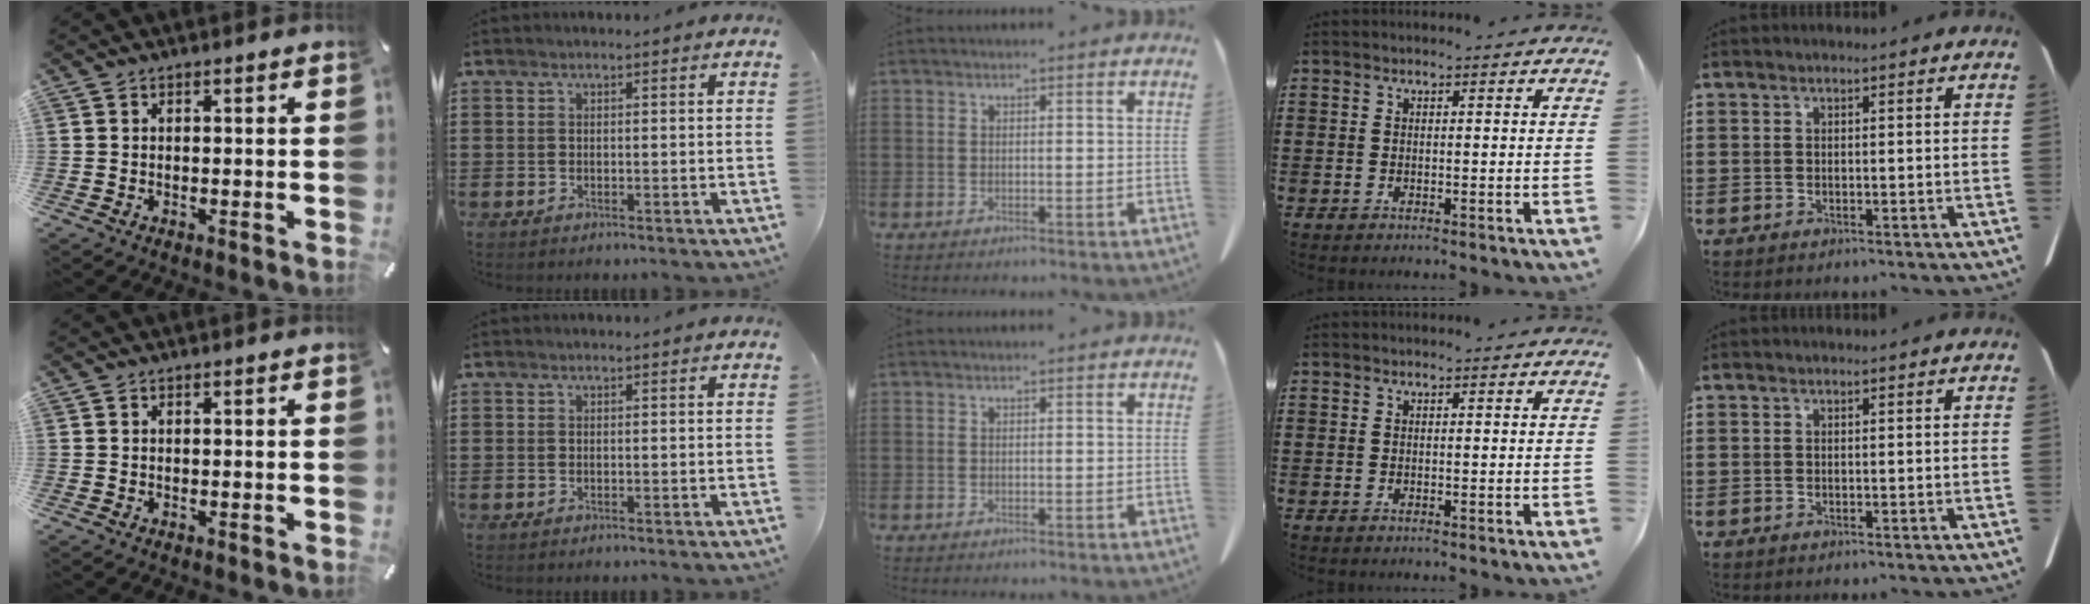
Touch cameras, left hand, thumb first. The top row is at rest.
{}